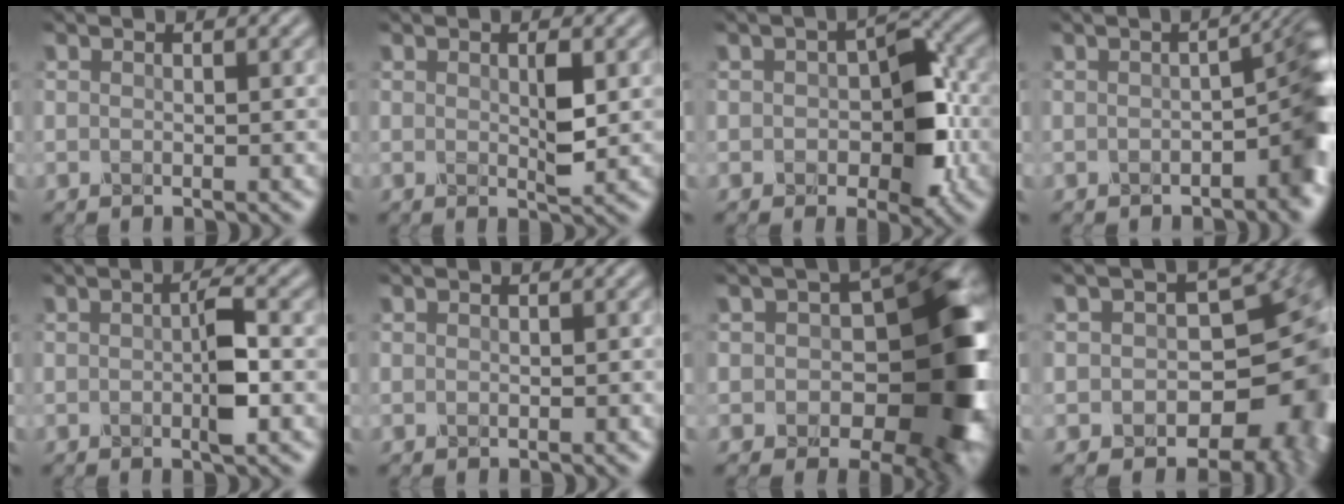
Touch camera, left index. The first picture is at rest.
{"total": 2.1, "force": [0.3, 0.6, 2.0], "torque": [-0.037, -0.004, 0.007]}
{"total": 5.8, "force": [-0.8, 3.4, 4.6], "torque": [-0.055, 0.001, -0.014]}
{"total": 6.0, "force": [-1.3, 2.4, 5.3], "torque": [-0.050, 0.006, -0.020]}
{"total": 3.0, "force": [-0.4, 0.7, 2.9], "torque": [-0.049, -0.001, -0.008]}
{"total": 0.0}
{"total": 12.4, "force": [-1.7, 7.6, 9.6], "torque": [-0.093, -0.003, -0.028]}
{"total": 13.7, "force": [-2.4, 9.7, 9.4], "torque": [-0.078, -0.016, -0.018]}